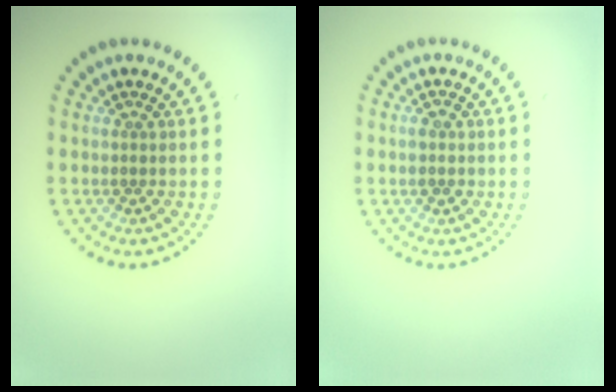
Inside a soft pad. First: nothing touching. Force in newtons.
{"total": 1.3, "press": 1.3, "slide": 0.1}